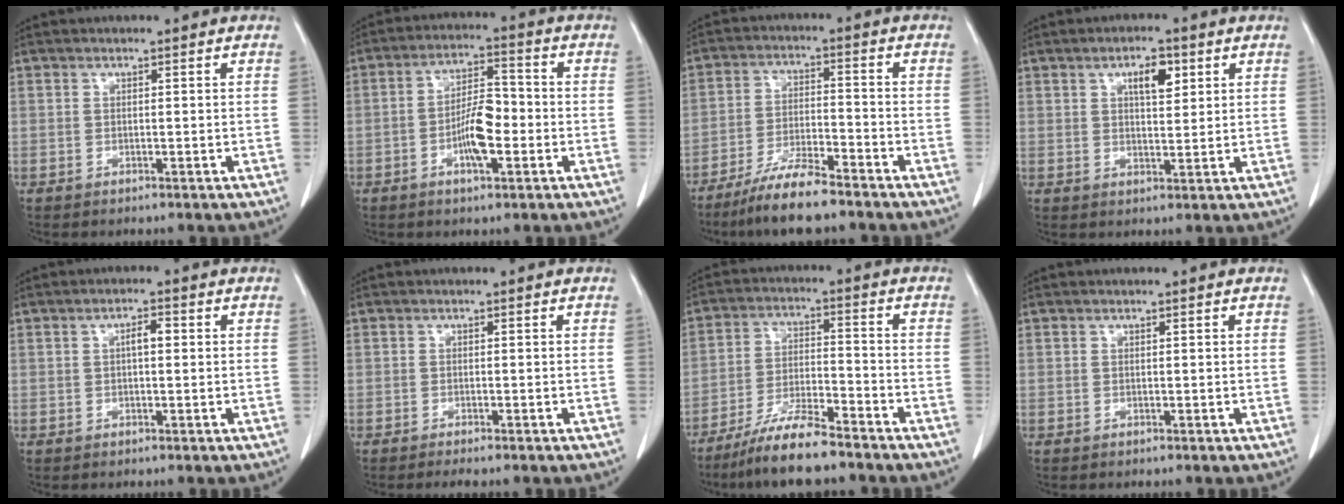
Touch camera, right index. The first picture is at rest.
{"total": 7.6, "force": [-2.0, 2.3, 6.9], "torque": [-0.131, 0.009, -0.038]}
{"total": 8.5, "force": [-7.0, 0.9, 4.8], "torque": [-0.092, -0.019, -0.129]}
{"total": 4.7, "force": [2.1, 1.7, 3.8], "torque": [-0.063, 0.001, 0.035]}
{"total": 2.3, "force": [0.3, 0.7, 2.1], "torque": [-0.035, 0.005, 0.004]}
{"total": 2.1, "force": [-1.8, -0.1, 1.1], "torque": [-0.014, -0.004, -0.024]}
{"total": 9.3, "force": [-7.7, 0.9, 5.1], "torque": [-0.097, -0.018, -0.143]}
{"total": 0.0}